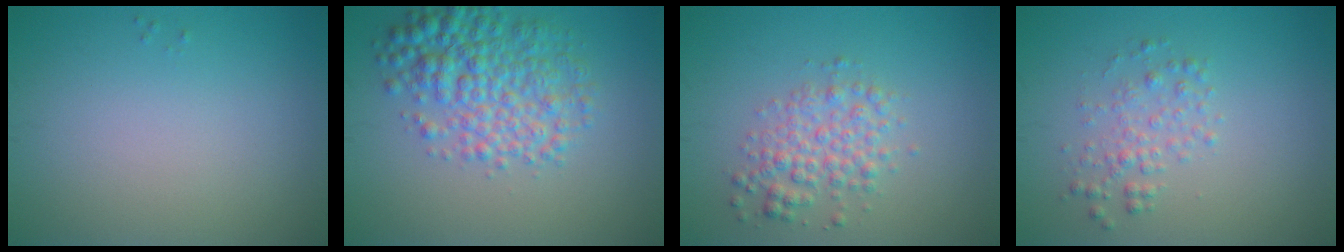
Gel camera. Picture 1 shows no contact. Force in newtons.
{"total": 5.7, "press": 5.7, "slide": 0.1}
{"total": 3.2, "press": 3.2, "slide": 0.0}
{"total": 2.0, "press": 2.0, "slide": 0.0}